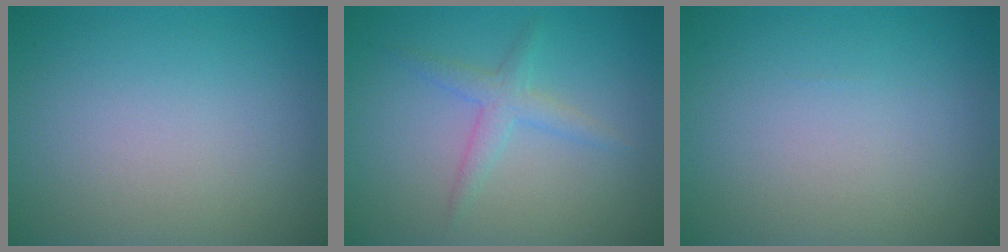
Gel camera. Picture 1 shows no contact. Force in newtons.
{"total": 2.1, "press": 2.1, "slide": 0.1}
{"total": 0.0}